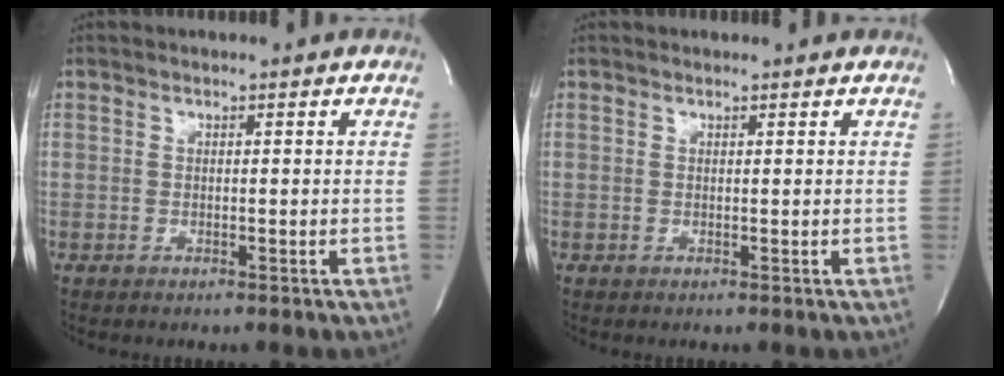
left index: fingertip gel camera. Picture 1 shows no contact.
{"total": 1.8, "force": [1.8, 0.2, 0.3], "torque": [-0.016, 0.010, 0.021]}